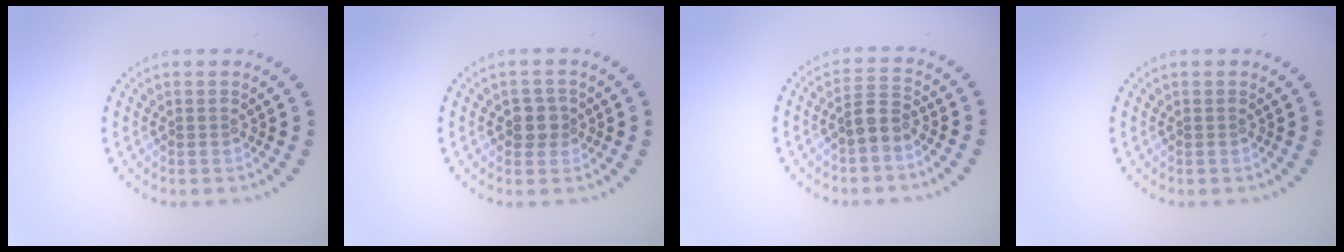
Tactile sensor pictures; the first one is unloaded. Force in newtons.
{"total": 1.9, "press": 1.8, "slide": 0.8}
{"total": 2.2, "press": 1.9, "slide": 1.2}
{"total": 0.0}